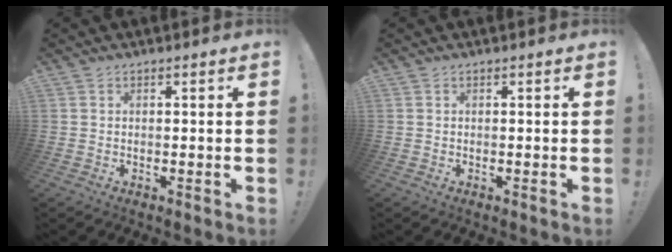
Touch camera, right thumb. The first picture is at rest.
{"total": 0.0}